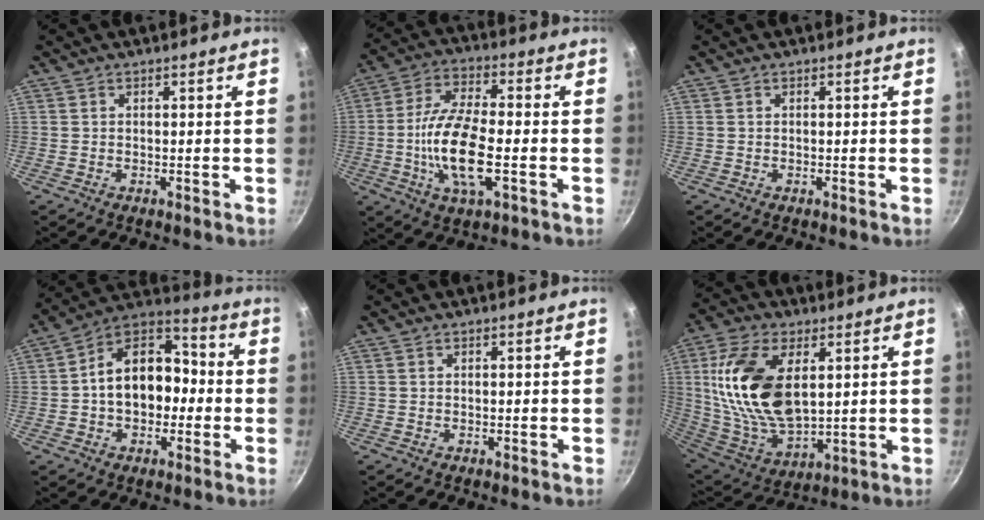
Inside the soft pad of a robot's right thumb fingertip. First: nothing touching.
{"total": 14.6, "force": [-2.7, 5.5, 13.2], "torque": [-0.264, 0.013, -0.052]}
{"total": 0.0}
{"total": 15.5, "force": [-0.7, 10.5, 11.5], "torque": [-0.147, 0.044, -0.022]}
{"total": 0.0}
{"total": 20.3, "force": [4.3, 10.8, 16.7], "torque": [-0.327, -0.019, 0.089]}